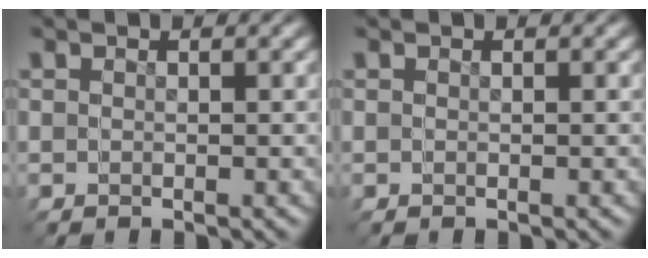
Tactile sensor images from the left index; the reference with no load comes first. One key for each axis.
{"total": 0.0}